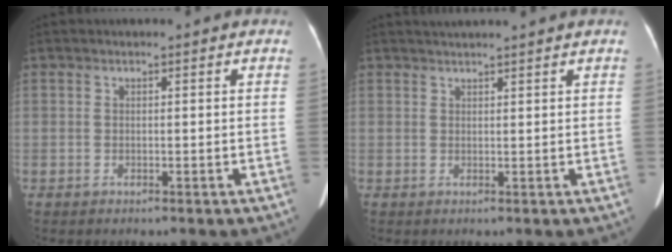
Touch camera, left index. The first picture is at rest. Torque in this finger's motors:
{"motor_torque": [0.63, -0.98, 0.14, 0.05]}